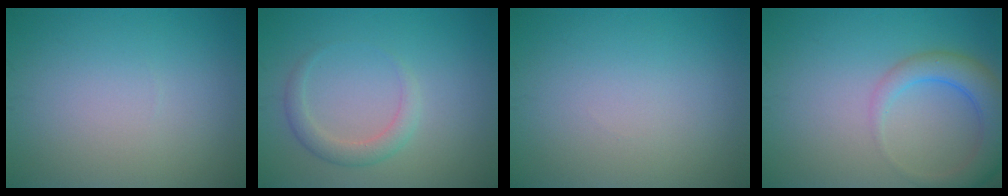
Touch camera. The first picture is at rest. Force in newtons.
{"total": 2.1, "press": 2.1, "slide": 0.1}
{"total": 0.0}
{"total": 4.3, "press": 4.3, "slide": 0.5}